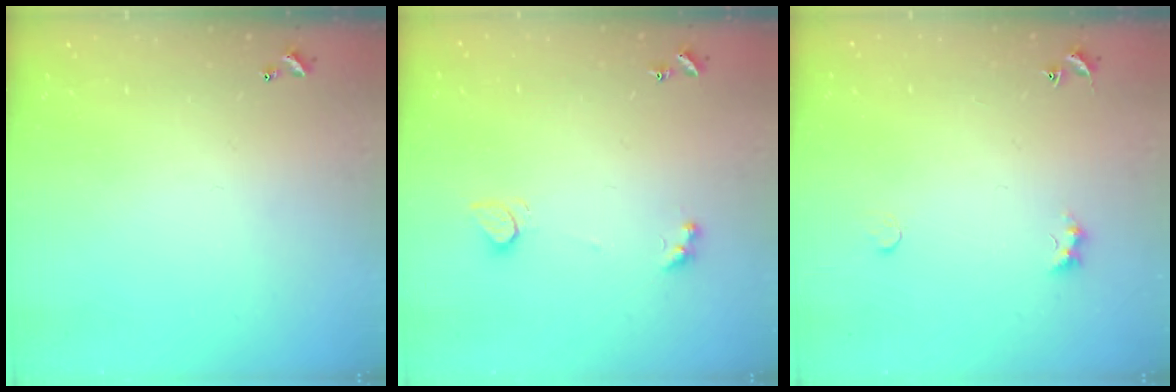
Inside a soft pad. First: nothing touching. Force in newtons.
{"total": 1.4, "press": 1.2, "slide": 0.6}
{"total": 1.9, "press": 1.9, "slide": 0.5}